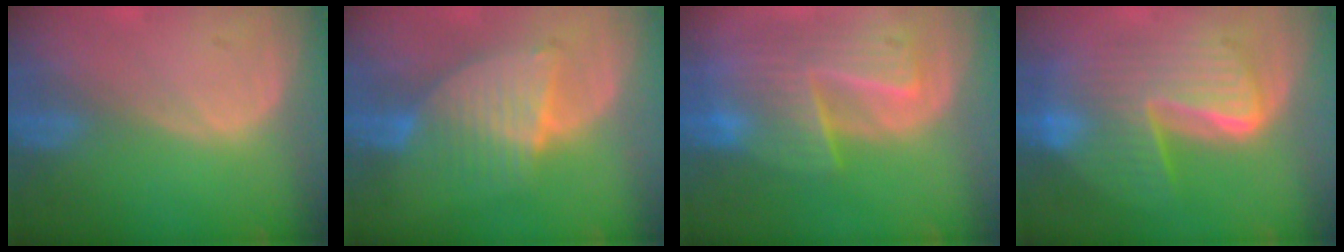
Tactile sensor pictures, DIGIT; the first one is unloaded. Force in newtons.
{"total": 6.3, "press": 6.3, "slide": 0.6}
{"total": 9.9, "press": 8.6, "slide": 5.0}
{"total": 10.5, "press": 10.4, "slide": 0.9}